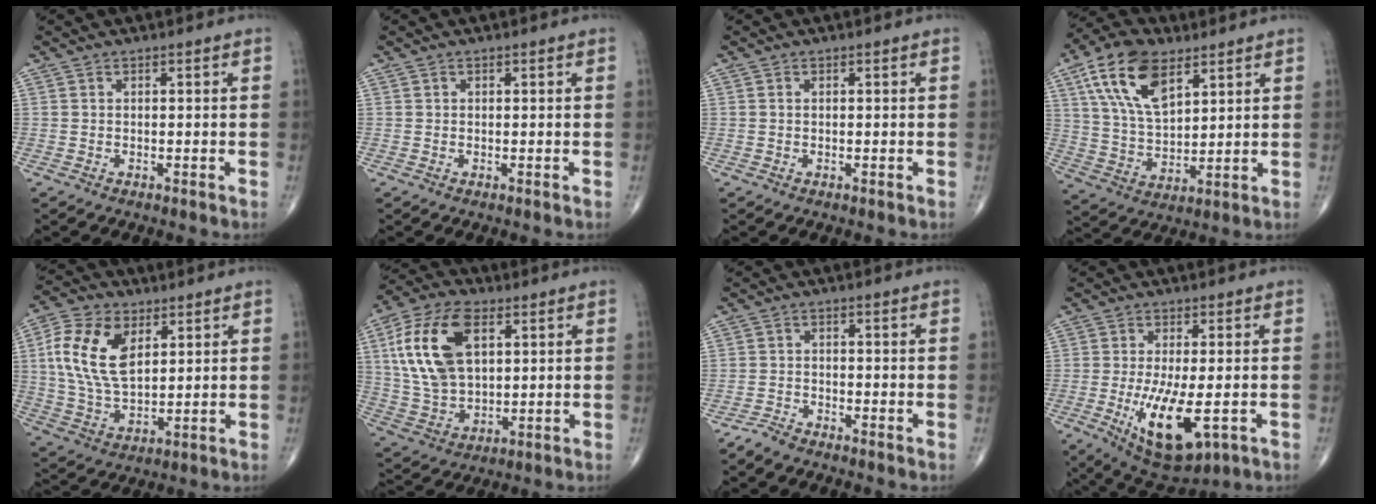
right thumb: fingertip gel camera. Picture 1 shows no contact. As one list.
[{"total": 0.0}, {"total": 0.7, "force": [0.2, 0.4, 0.5], "torque": [-0.013, 0.004, 0.005]}, {"total": 15.4, "force": [7.5, 8.0, 10.9], "torque": [-0.187, -0.021, 0.142]}, {"total": 15.0, "force": [4.6, 8.8, 11.2], "torque": [-0.213, -0.012, 0.089]}, {"total": 18.1, "force": [5.5, 10.3, 13.8], "torque": [-0.259, -0.005, 0.106]}, {"total": 2.2, "force": [-2.1, 0.5, 0.7], "torque": [-0.017, -0.003, -0.046]}, {"total": 11.9, "force": [-3.0, 4.4, 10.7], "torque": [-0.189, -0.020, -0.035]}]